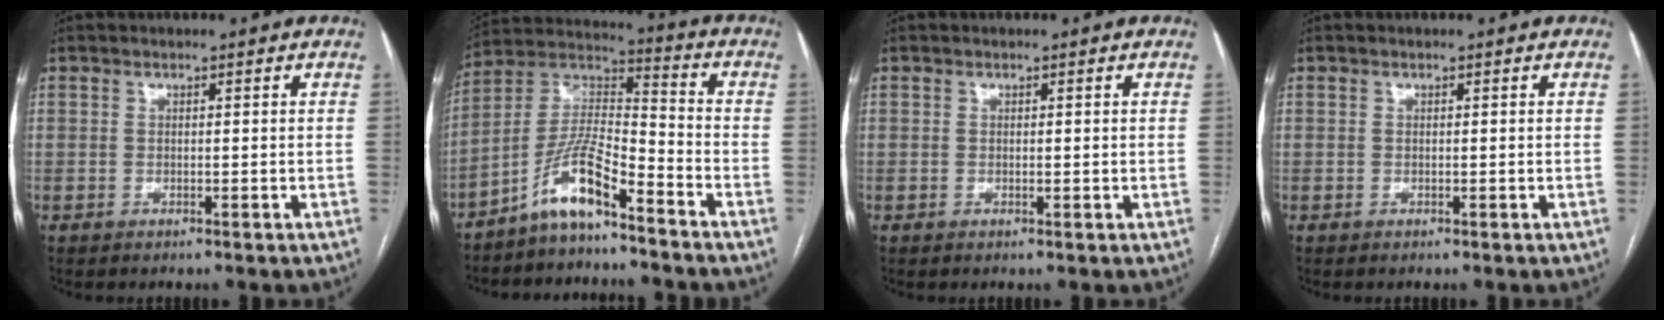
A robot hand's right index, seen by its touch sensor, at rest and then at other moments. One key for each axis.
{"total": 10.1, "fx": -6.9, "fy": 1.6, "fz": 7.1, "tx": -0.153, "ty": 0.016, "tz": -0.135}
{"total": 0.7, "fx": 0.0, "fy": 0.1, "fz": 0.7, "tx": -0.012, "ty": -0.002, "tz": 0.002}
{"total": 0.0}